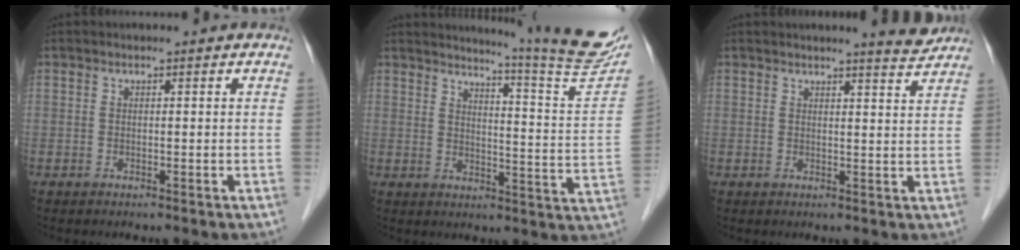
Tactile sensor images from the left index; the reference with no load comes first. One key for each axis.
{"total": 16.5, "fx": 15.1, "fy": -1.4, "fz": 6.5, "tx": -0.094, "ty": -0.089, "tz": 0.175}
{"total": 3.6, "fx": 3.5, "fy": -0.4, "fz": 0.9, "tx": -0.020, "ty": -0.019, "tz": 0.039}